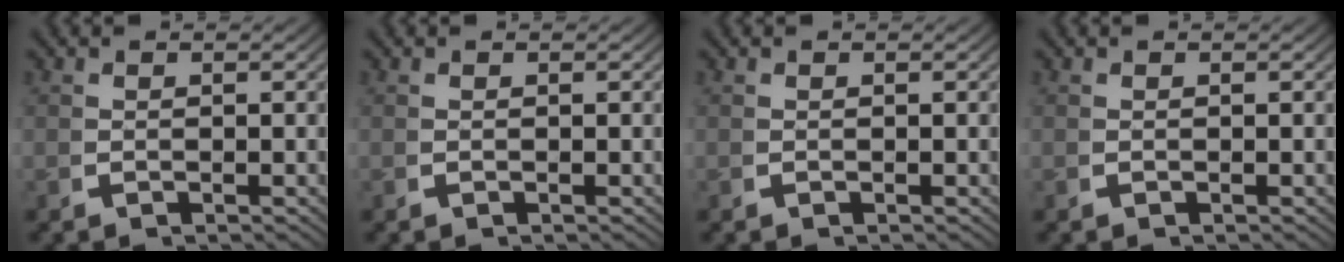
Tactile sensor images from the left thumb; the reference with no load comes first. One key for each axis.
{"total": 0.0}
{"total": 0.0}
{"total": 0.0}